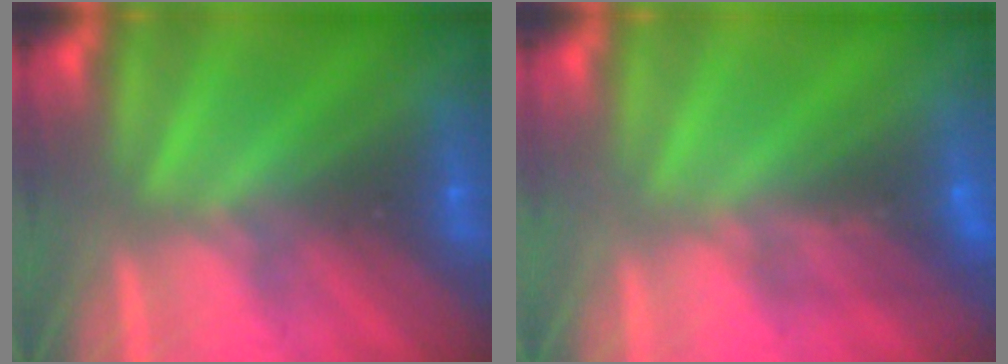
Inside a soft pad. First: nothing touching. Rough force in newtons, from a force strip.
{"total": 1.2}